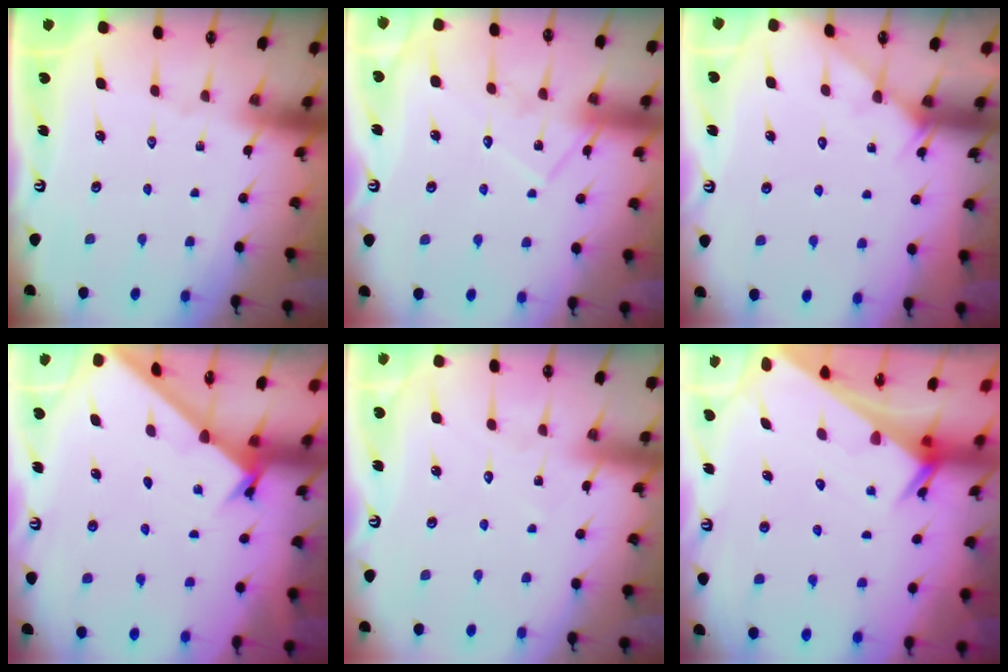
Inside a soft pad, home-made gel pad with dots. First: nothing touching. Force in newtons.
{"total": 10.6, "press": 10.6, "slide": 0.7}
{"total": 3.6, "press": 3.6, "slide": 0.4}
{"total": 1.6, "press": 1.6, "slide": 0.1}
{"total": 5.0, "press": 5.0, "slide": 0.1}
{"total": 2.4, "press": 2.4, "slide": 0.2}